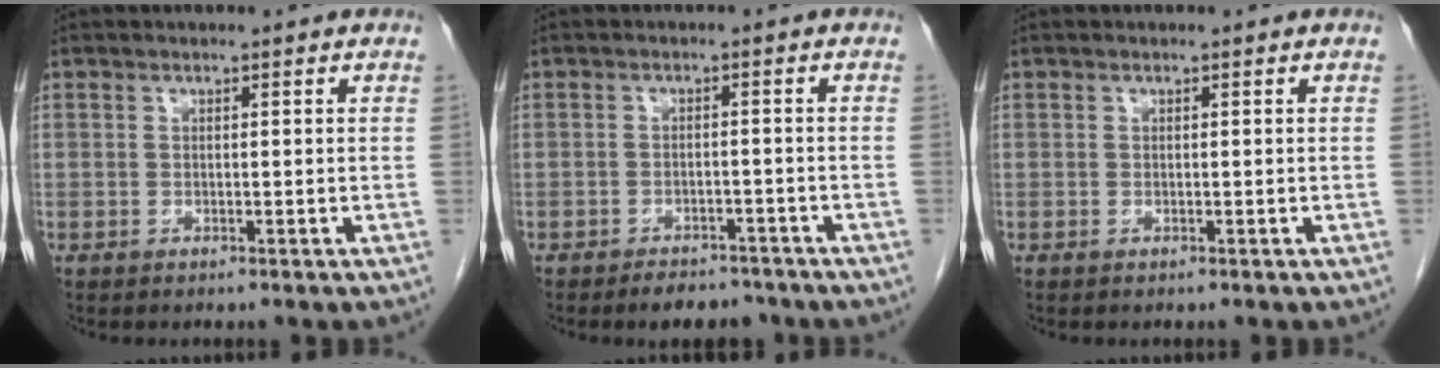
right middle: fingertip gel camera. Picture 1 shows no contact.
{"total": 4.6, "force": [-4.0, 1.9, 1.4], "torque": [-0.018, 0.000, -0.055]}
{"total": 0.0}